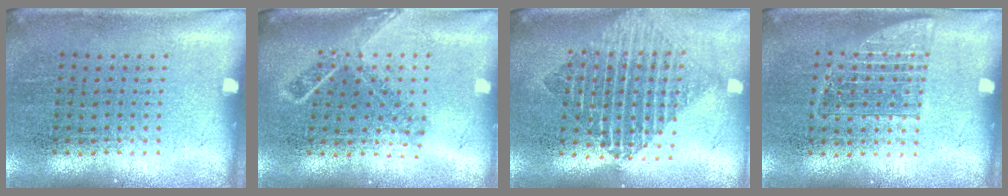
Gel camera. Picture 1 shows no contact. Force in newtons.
{"total": 1.8, "press": 1.4, "slide": 1.2}
{"total": 1.9, "press": 1.6, "slide": 1.1}
{"total": 1.0, "press": 1.0, "slide": 0.3}